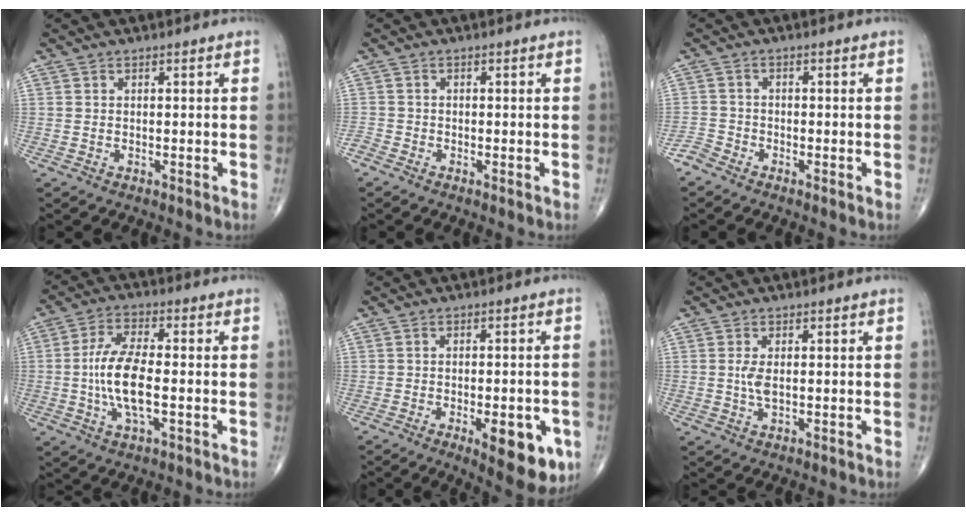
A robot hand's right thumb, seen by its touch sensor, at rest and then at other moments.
{"total": 1.5, "force": [-1.2, 0.6, 0.7], "torque": [-0.018, -0.004, -0.029]}
{"total": 2.2, "force": [-2.0, 0.7, 0.3], "torque": [-0.005, -0.006, -0.049]}
{"total": 10.9, "force": [-1.3, 4.1, 10.0], "torque": [-0.209, 0.009, -0.028]}
{"total": 11.6, "force": [-4.4, 4.3, 9.8], "torque": [-0.106, 0.002, -0.050]}
{"total": 2.6, "force": [0.1, 1.0, 2.4], "torque": [-0.055, -0.005, 0.003]}